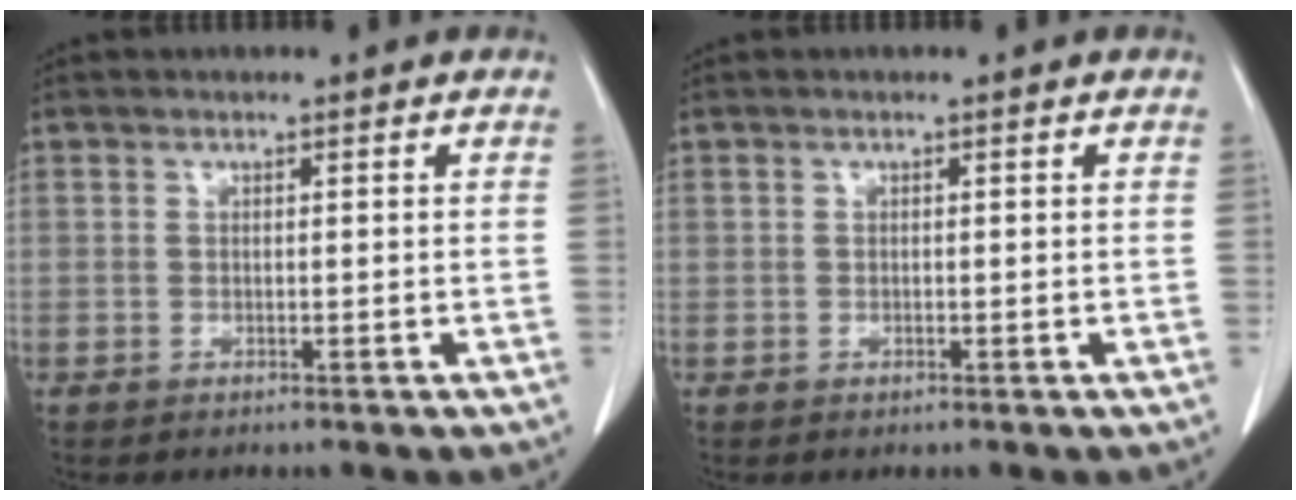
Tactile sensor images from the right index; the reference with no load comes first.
{"total": 0.0}